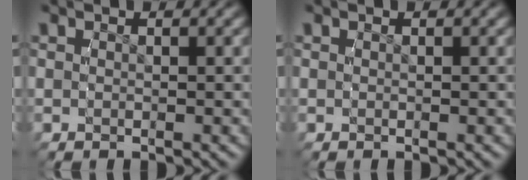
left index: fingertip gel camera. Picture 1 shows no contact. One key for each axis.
{"total": 0.0}